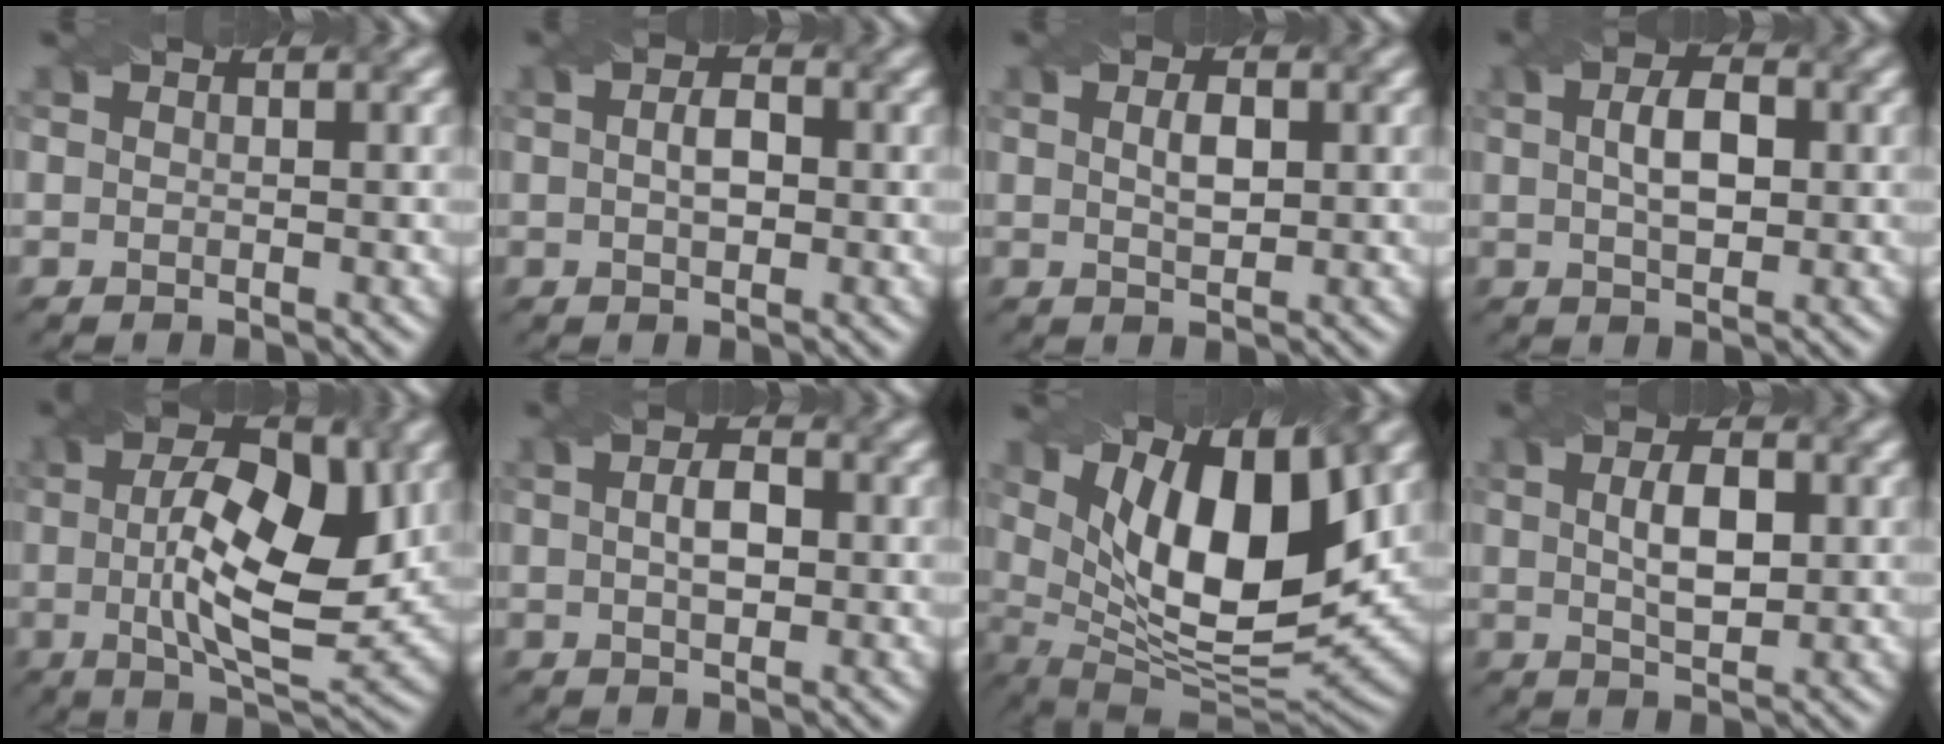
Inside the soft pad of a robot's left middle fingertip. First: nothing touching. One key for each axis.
{"total": 2.2, "fx": -0.1, "fy": 1.2, "fz": 1.8, "tx": -0.036, "ty": 0.005, "tz": -0.002}
{"total": 2.0, "fx": 0.3, "fy": 0.9, "fz": 1.7, "tx": -0.036, "ty": 0.003, "tz": 0.010}
{"total": 3.9, "fx": 0.5, "fy": 1.9, "fz": 3.4, "tx": -0.066, "ty": 0.006, "tz": 0.010}
{"total": 10.4, "fx": 0.7, "fy": 4.2, "fz": 9.5, "tx": -0.151, "ty": 0.003, "tz": 0.012}
{"total": 2.6, "fx": 0.0, "fy": 1.4, "fz": 2.3, "tx": -0.047, "ty": 0.006, "tz": 0.000}
{"total": 13.6, "fx": 4.3, "fy": 5.7, "fz": 11.6, "tx": -0.185, "ty": -0.005, "tz": 0.075}
{"total": 3.8, "fx": 0.5, "fy": 1.7, "fz": 3.3, "tx": -0.069, "ty": 0.003, "tz": 0.012}